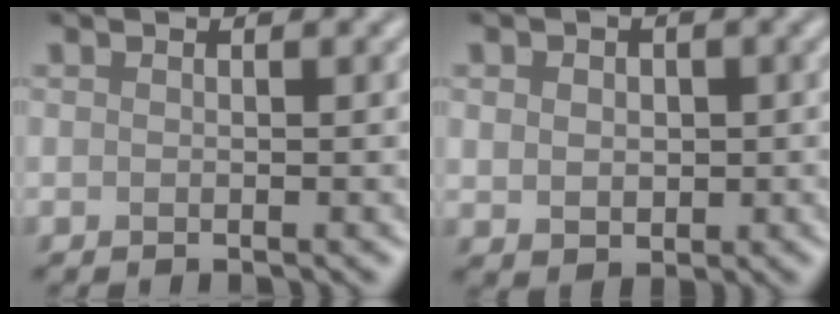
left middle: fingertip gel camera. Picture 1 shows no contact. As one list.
[{"total": 2.8, "force": [0.5, 2.2, 1.6], "torque": [-0.026, 0.004, 0.006]}]